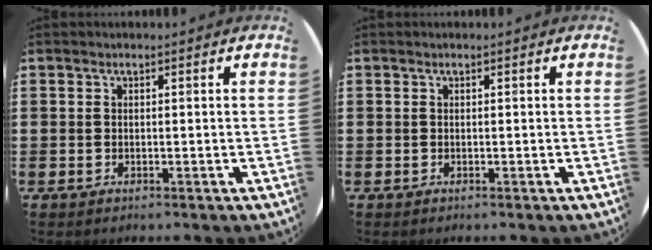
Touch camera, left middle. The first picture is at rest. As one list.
[{"total": 0.0}]